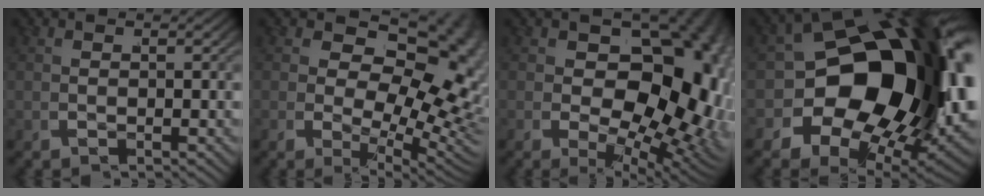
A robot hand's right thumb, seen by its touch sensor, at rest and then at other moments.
{"total": 11.8, "force": [1.2, 7.8, 8.8], "torque": [-0.125, -0.027, 0.022]}
{"total": 16.4, "force": [-0.2, 10.4, 12.7], "torque": [-0.194, -0.052, 0.021]}
{"total": 25.5, "force": [0.5, 15.2, 20.4], "torque": [-0.315, -0.050, 0.029]}